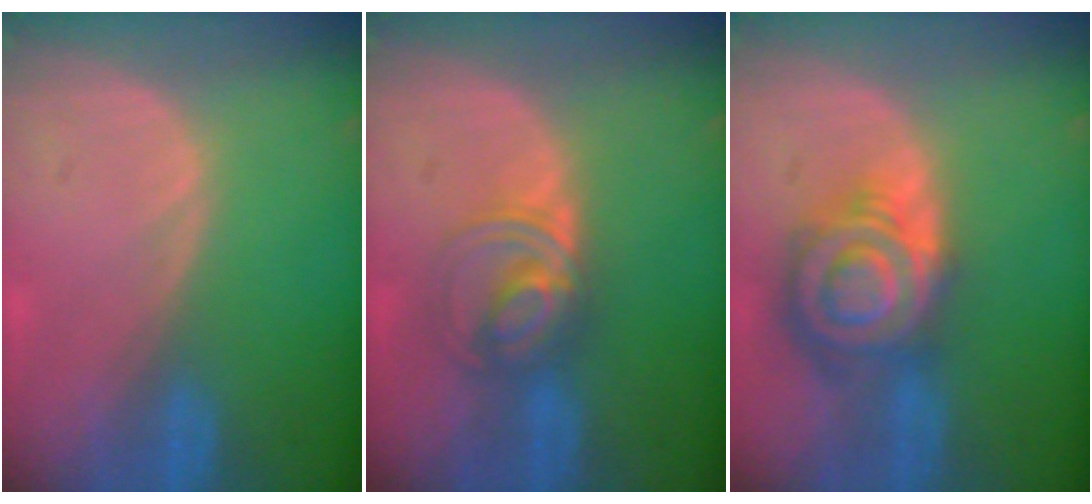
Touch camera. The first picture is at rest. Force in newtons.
{"total": 5.5, "press": 5.5, "slide": 0.6}
{"total": 8.9, "press": 8.9, "slide": 0.6}